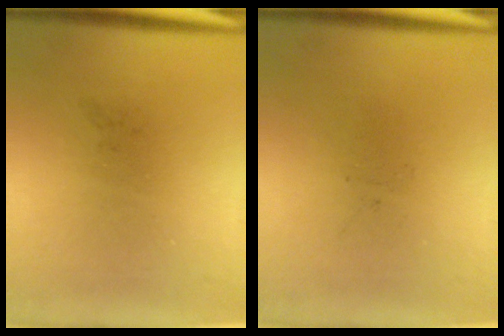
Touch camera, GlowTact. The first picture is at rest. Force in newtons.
{"total": 0.0}